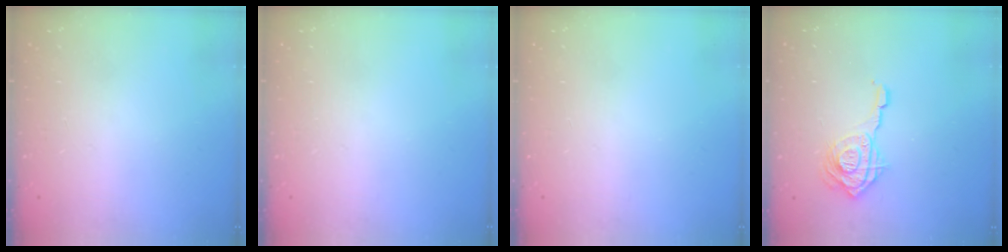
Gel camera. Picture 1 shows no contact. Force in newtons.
{"total": 0.0}
{"total": 0.0}
{"total": 12.8, "press": 12.7, "slide": 1.4}